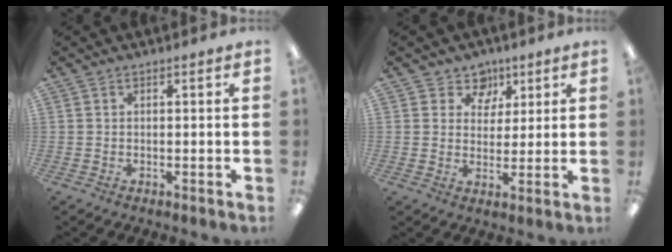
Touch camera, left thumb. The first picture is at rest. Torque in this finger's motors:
{"motor_torque": [-0.08, 0.06, -0.36, 0.09, -0.04]}